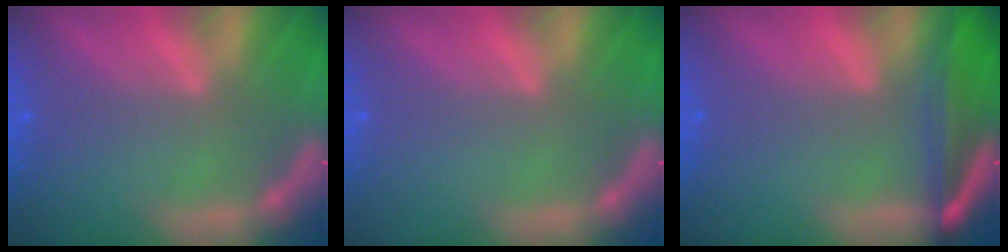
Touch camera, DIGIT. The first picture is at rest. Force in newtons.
{"total": 0.0}
{"total": 6.5}